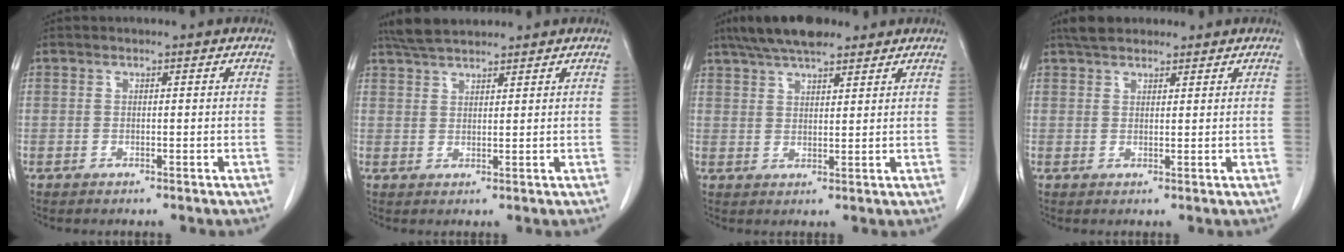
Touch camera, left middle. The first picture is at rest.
{"total": 5.6, "force": [5.0, 1.0, 2.2], "torque": [-0.045, 0.022, 0.095]}
{"total": 9.5, "force": [7.5, 2.4, 5.2], "torque": [-0.091, 0.025, 0.129]}
{"total": 4.6, "force": [3.8, 1.8, 1.8], "torque": [-0.032, 0.023, 0.067]}